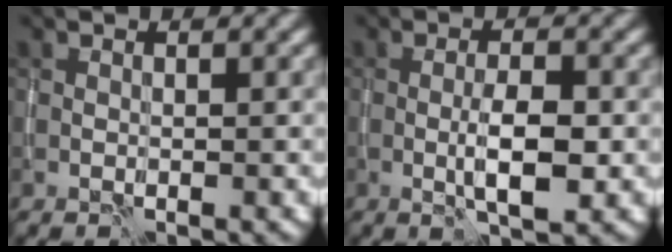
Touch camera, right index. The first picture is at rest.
{"total": 3.6, "force": [-0.8, 0.9, 3.4], "torque": [-0.065, -0.003, -0.013]}